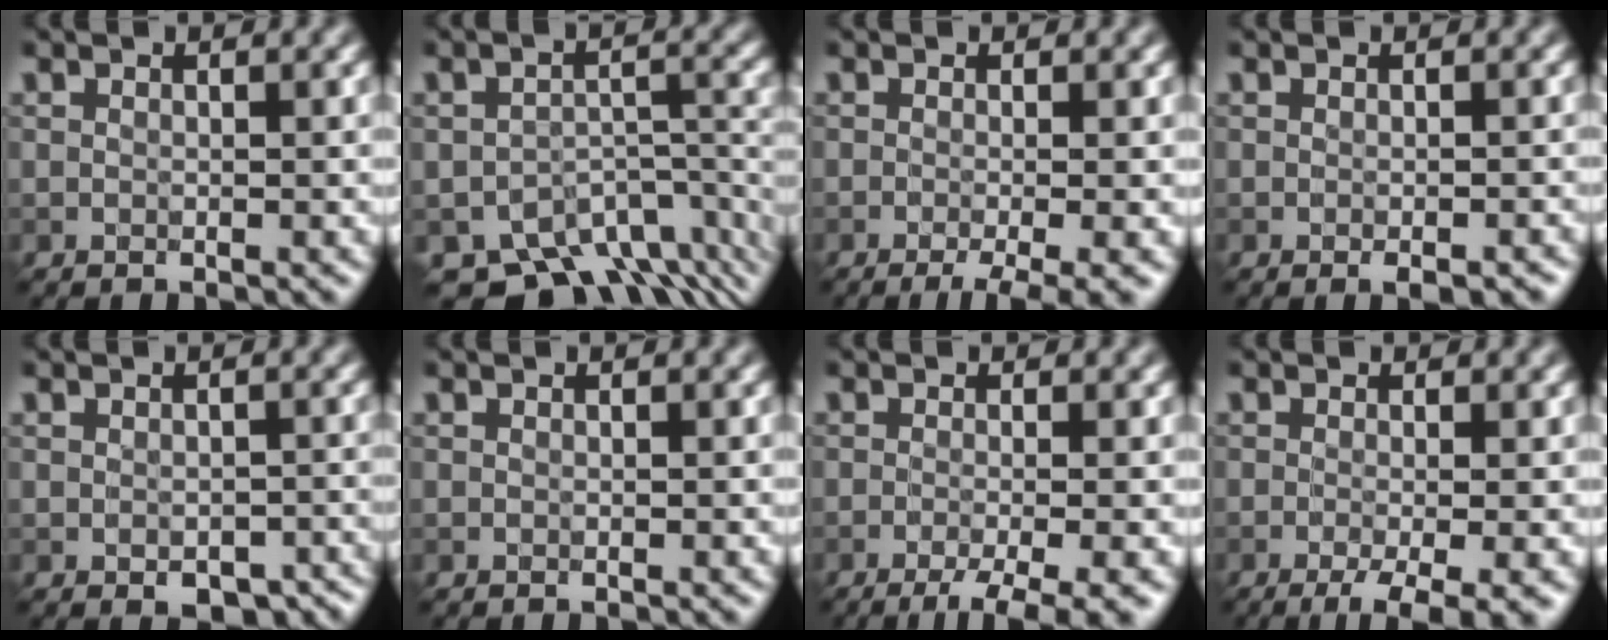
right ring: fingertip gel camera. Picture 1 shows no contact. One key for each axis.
{"total": 9.5, "fx": -7.3, "fy": 4.2, "fz": 4.3, "tx": -0.059, "ty": -0.016, "tz": -0.103}
{"total": 4.1, "fx": -2.2, "fy": 0.8, "fz": 3.4, "tx": -0.048, "ty": -0.002, "tz": -0.034}
{"total": 1.7, "fx": -1.0, "fy": 0.6, "fz": 1.3, "tx": -0.020, "ty": -0.005, "tz": -0.010}
{"total": 3.5, "fx": -1.5, "fy": 2.1, "fz": 2.3, "tx": -0.025, "ty": -0.011, "tz": -0.014}
{"total": 0.0}
{"total": 5.0, "fx": -2.8, "fy": 0.9, "fz": 4.0, "tx": -0.054, "ty": -0.003, "tz": -0.045}
{"total": 4.9, "fx": -2.3, "fy": 1.0, "fz": 4.2, "tx": -0.063, "ty": -0.004, "tz": -0.036}